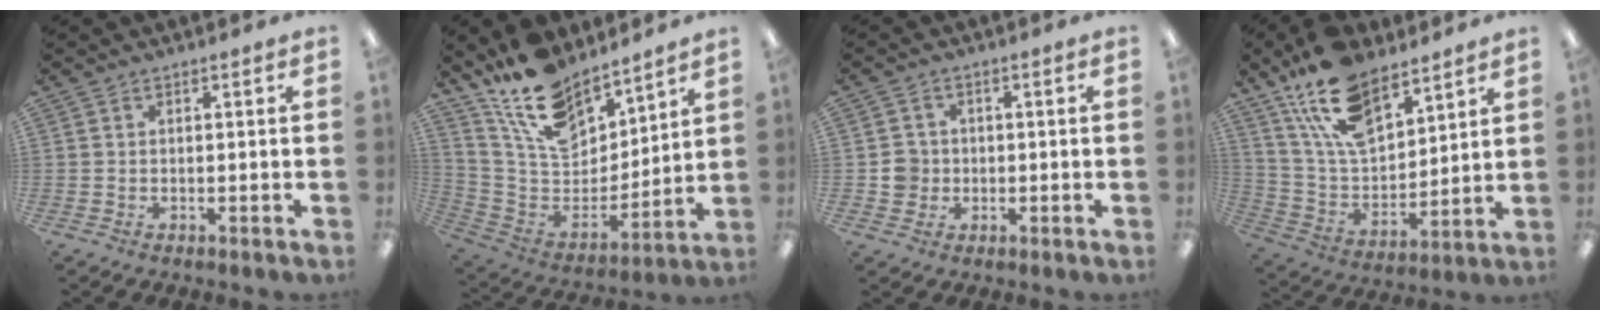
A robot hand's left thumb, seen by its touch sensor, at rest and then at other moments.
{"total": 17.8, "force": [14.0, 8.4, 7.0], "torque": [-0.155, -0.088, 0.260]}
{"total": 4.3, "force": [-0.3, 4.2, 0.8], "torque": [-0.005, 0.004, -0.007]}
{"total": 18.5, "force": [12.7, 9.1, 9.9], "torque": [-0.196, -0.057, 0.233]}